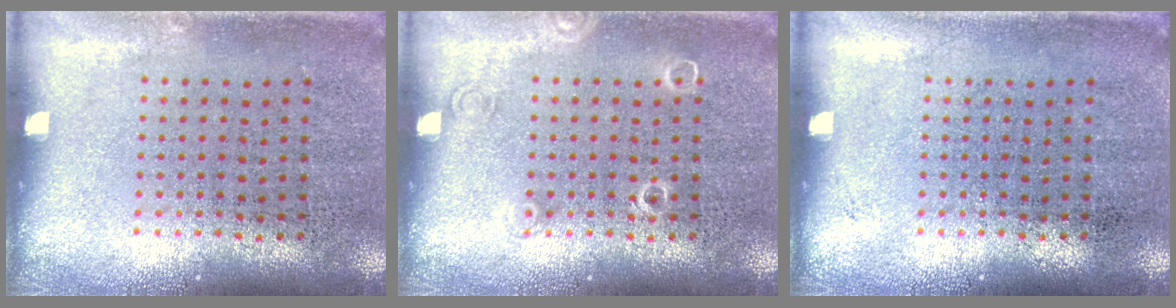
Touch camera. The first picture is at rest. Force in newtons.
{"total": 1.0, "press": 1.0, "slide": 0.2}
{"total": 0.0}